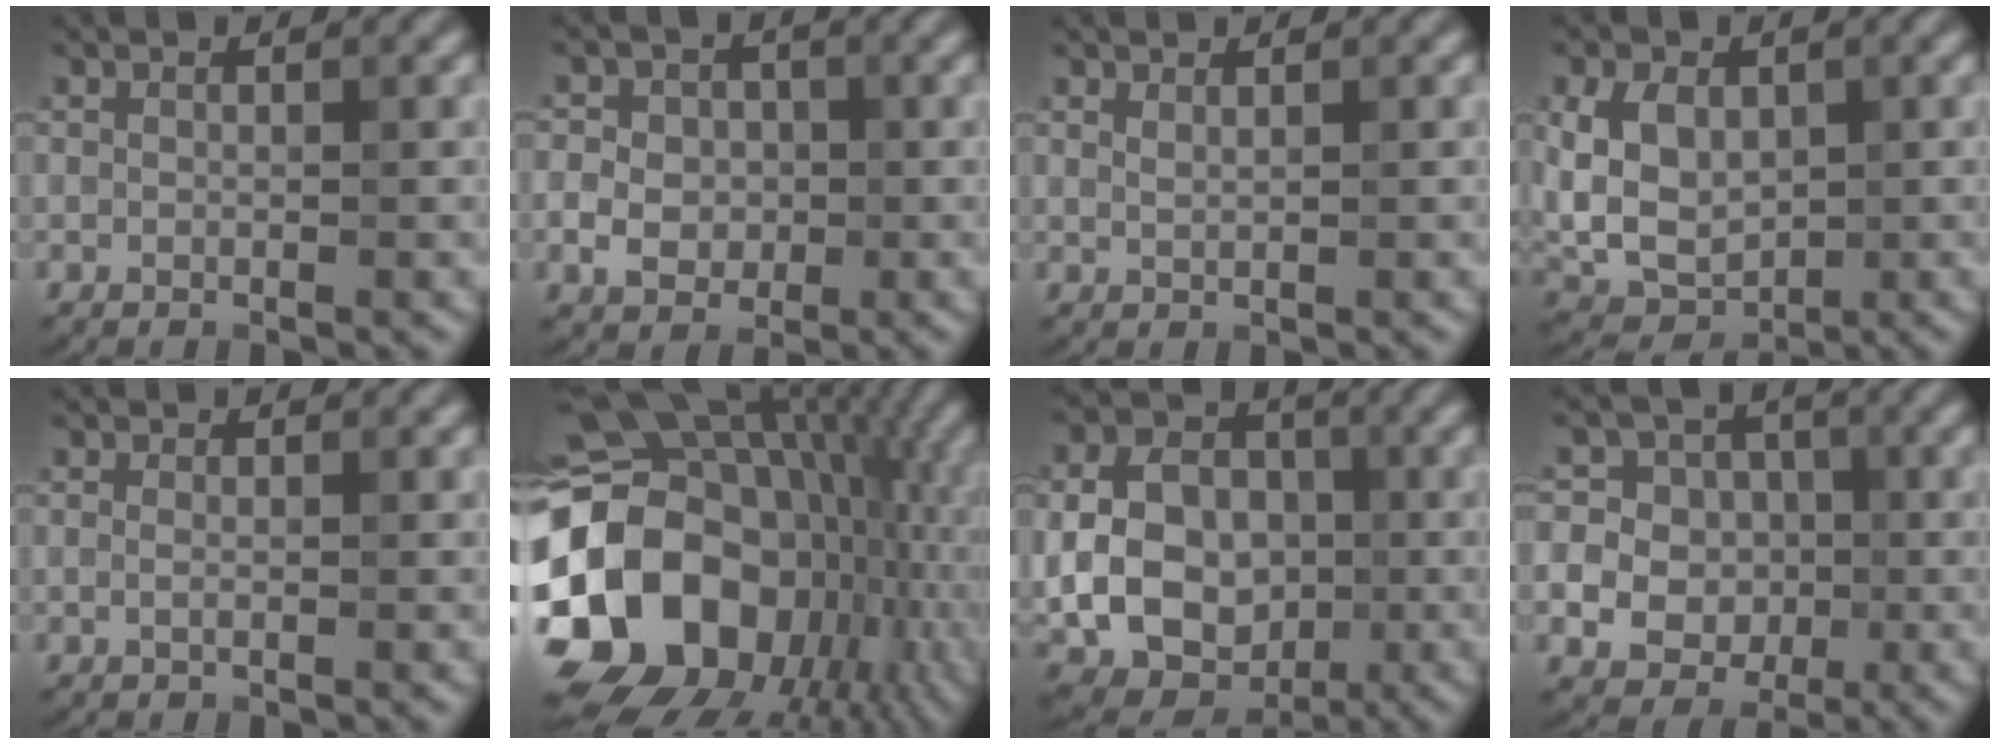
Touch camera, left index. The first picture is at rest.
{"total": 3.5, "force": [-0.6, 3.0, 1.7], "torque": [-0.023, 0.000, -0.016]}
{"total": 0.7, "force": [0.6, 0.2, 0.4], "torque": [-0.008, -0.002, 0.013]}
{"total": 6.6, "force": [1.0, 4.6, 4.6], "torque": [-0.091, 0.000, 0.014]}
{"total": 0.6, "force": [0.0, 0.2, 0.5], "torque": [-0.010, -0.001, 0.000]}
{"total": 19.6, "force": [-2.5, 15.7, 11.4], "torque": [-0.225, -0.005, -0.039]}
{"total": 10.1, "force": [-1.4, 7.6, 6.4], "torque": [-0.118, 0.001, -0.033]}
{"total": 10.3, "force": [-1.0, 9.7, 3.4], "torque": [-0.076, 0.022, -0.040]}